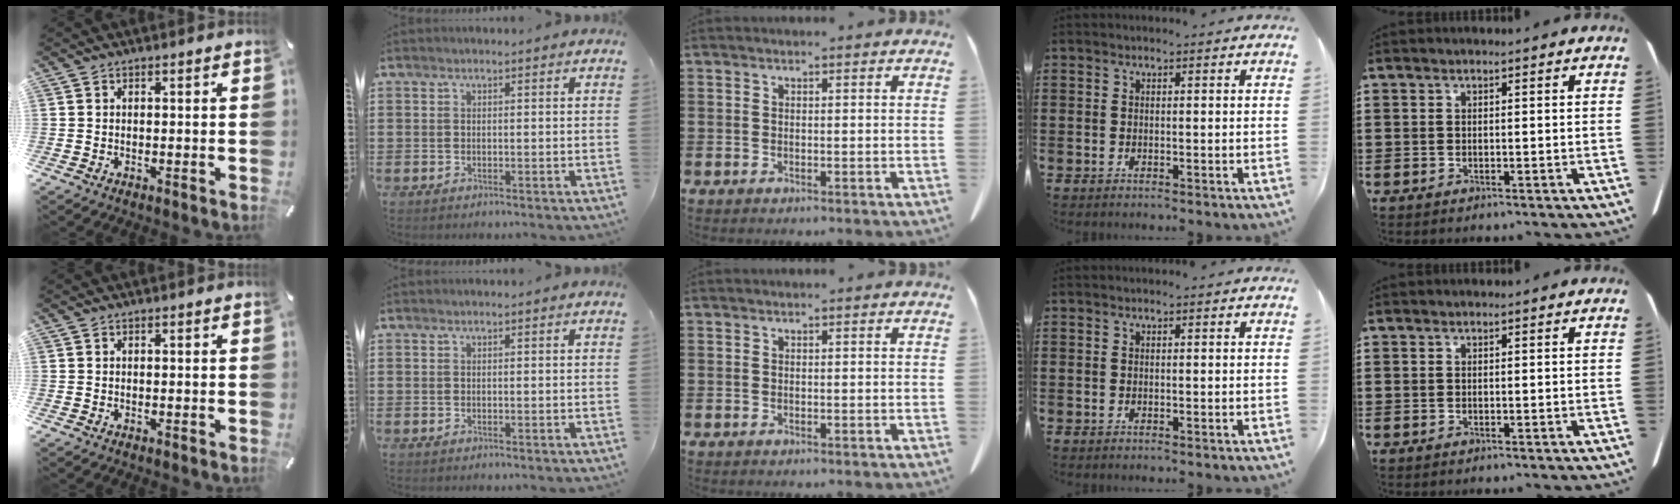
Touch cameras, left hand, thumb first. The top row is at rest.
{}